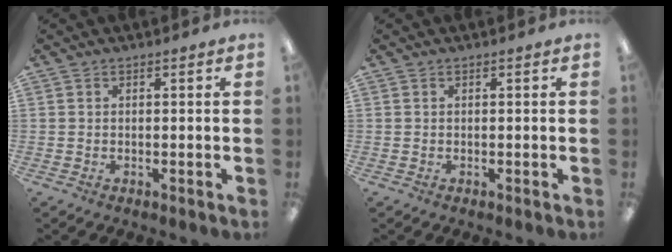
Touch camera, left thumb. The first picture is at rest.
{"total": 0.0}